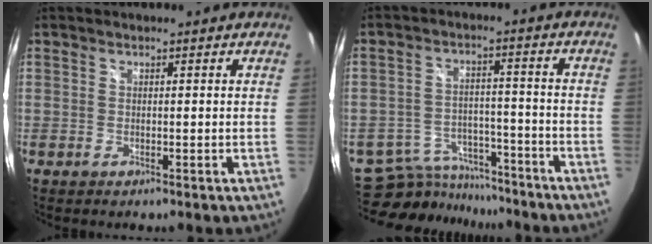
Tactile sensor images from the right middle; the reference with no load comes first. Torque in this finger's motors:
{"motor_torque": [-0.64, -0.56, -0.22, -0.08]}